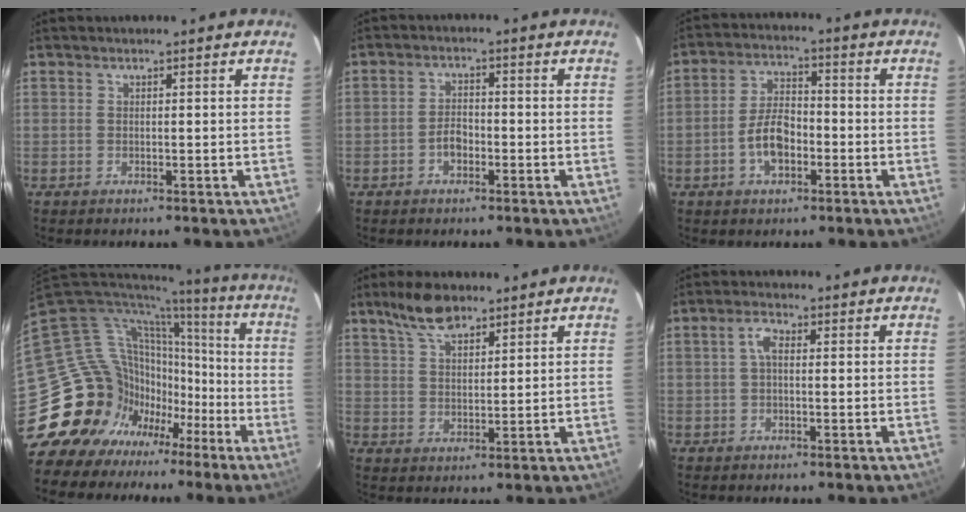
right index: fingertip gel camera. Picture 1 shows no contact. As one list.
[{"total": 3.0, "force": [-1.5, 1.9, 1.8], "torque": [-0.033, 0.009, -0.025]}, {"total": 7.3, "force": [-2.6, 3.9, 5.5], "torque": [-0.109, 0.016, -0.042]}, {"total": 20.9, "force": [-8.9, 17.3, 7.7], "torque": [-0.175, 0.017, -0.129]}, {"total": 7.4, "force": [5.6, 2.7, 4.0], "torque": [-0.077, 0.015, 0.105]}, {"total": 2.4, "force": [0.2, 1.1, 2.1], "torque": [-0.046, 0.009, 0.003]}]